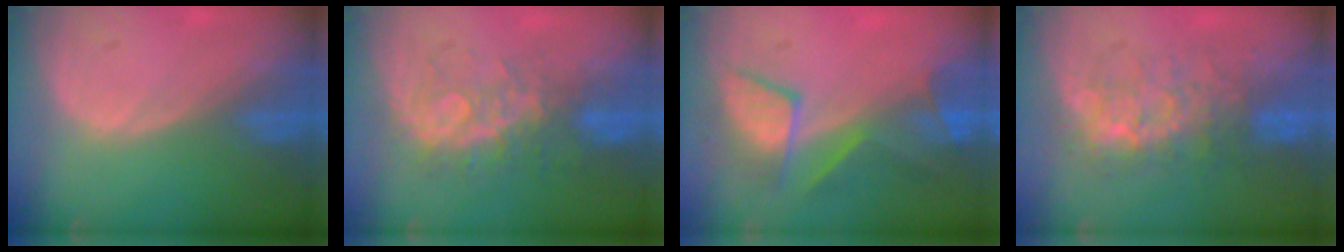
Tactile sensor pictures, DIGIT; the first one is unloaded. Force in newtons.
{"total": 7.7, "press": 7.1, "slide": 3.1}
{"total": 7.5, "press": 7.4, "slide": 1.2}
{"total": 7.9, "press": 7.7, "slide": 1.6}